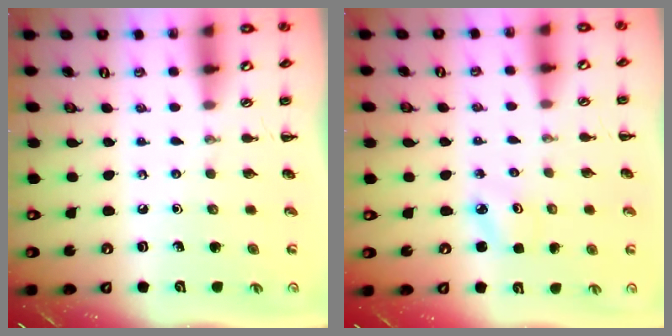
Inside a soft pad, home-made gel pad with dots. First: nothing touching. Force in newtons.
{"total": 2.5, "press": 2.4, "slide": 0.5}